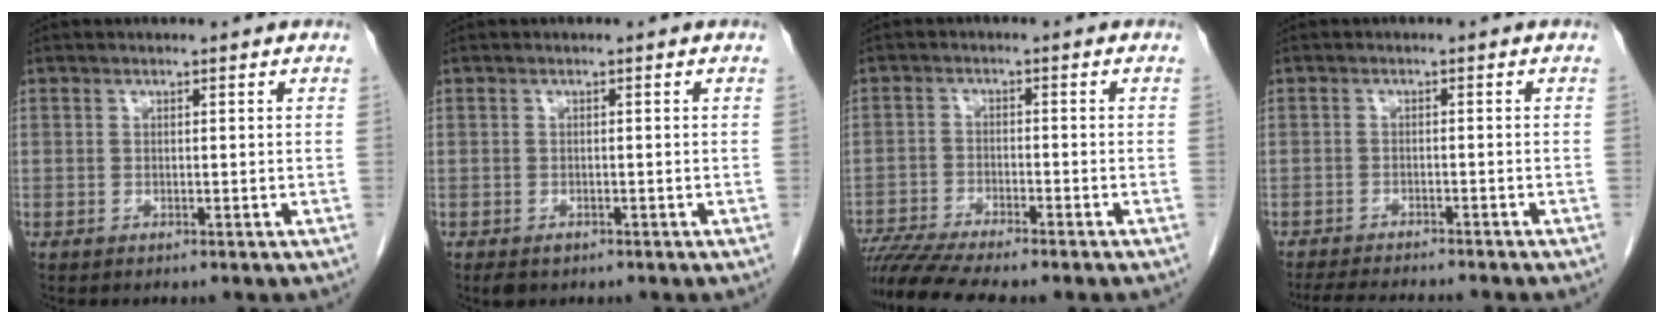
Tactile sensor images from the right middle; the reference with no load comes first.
{"total": 1.6, "force": [-1.0, 1.0, 0.8], "torque": [-0.016, -0.001, -0.009]}
{"total": 10.1, "force": [-8.7, 0.2, 5.1], "torque": [-0.085, -0.016, -0.141]}
{"total": 9.3, "force": [-8.3, 0.8, 4.1], "torque": [-0.058, -0.016, -0.120]}